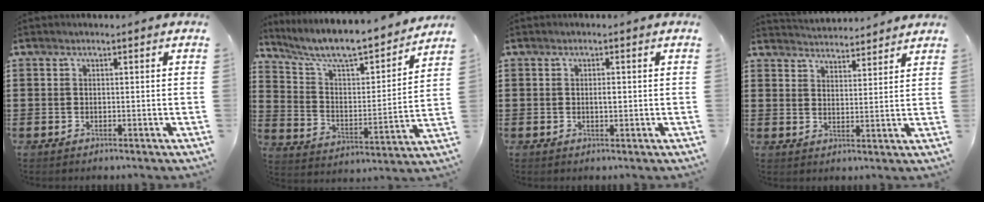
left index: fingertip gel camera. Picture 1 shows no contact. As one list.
[{"total": 8.3, "force": [7.4, 1.2, 3.6], "torque": [-0.095, -0.056, 0.121]}, {"total": 1.3, "force": [0.1, 0.4, 1.2], "torque": [-0.024, 0.002, 0.000]}, {"total": 3.5, "force": [3.5, -0.1, -0.2], "torque": [-0.007, -0.019, 0.062]}]